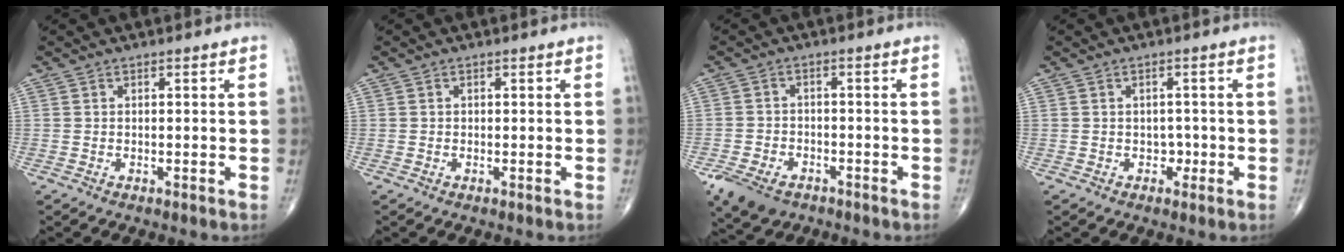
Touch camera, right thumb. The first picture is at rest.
{"total": 0.0}
{"total": 8.1, "force": [-5.0, 5.1, 3.8], "torque": [-0.070, 0.020, -0.080]}
{"total": 2.0, "force": [-0.6, 1.7, 0.8], "torque": [0.005, 0.007, -0.011]}